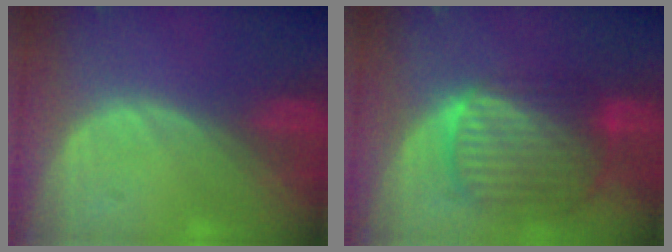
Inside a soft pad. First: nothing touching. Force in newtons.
{"total": 10.3, "press": 8.7, "slide": 5.6}